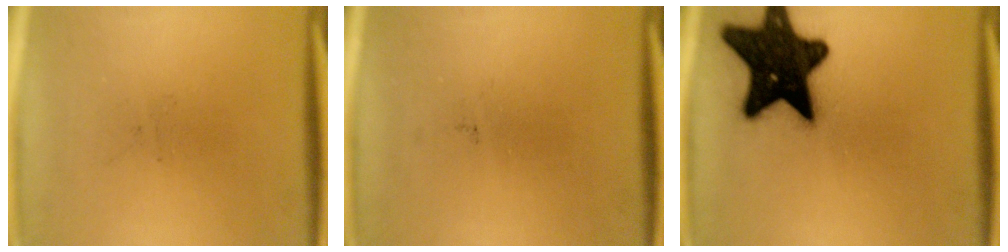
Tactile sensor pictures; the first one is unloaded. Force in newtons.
{"total": 0.0}
{"total": 19.9}